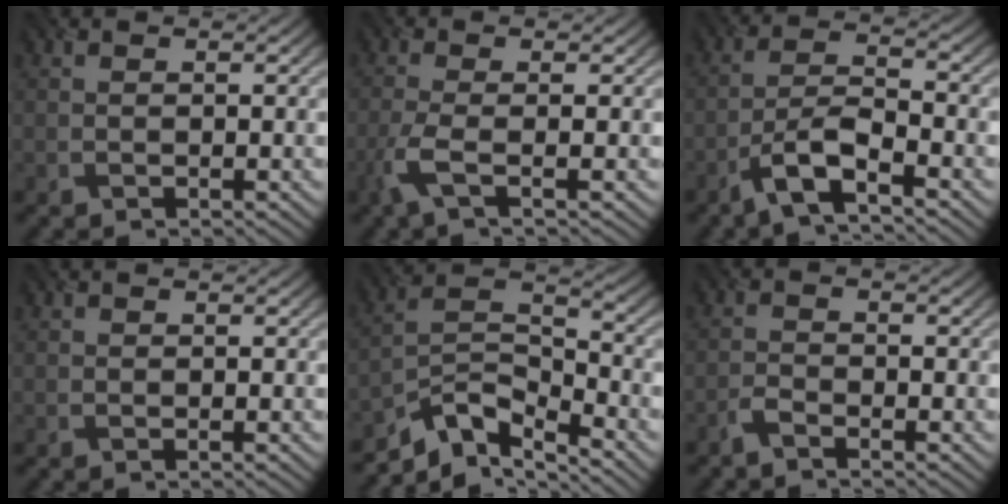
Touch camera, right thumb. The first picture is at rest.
{"total": 3.4, "force": [-1.5, 0.6, 3.0], "torque": [-0.071, 0.001, -0.043]}
{"total": 6.3, "force": [-4.2, 1.5, 4.5], "torque": [-0.089, 0.003, -0.089]}
{"total": 0.0}
{"total": 8.5, "force": [-6.4, 3.1, 4.6], "torque": [-0.079, -0.007, -0.139]}
{"total": 1.8, "force": [-1.5, 0.3, 0.8], "torque": [-0.020, 0.000, -0.039]}